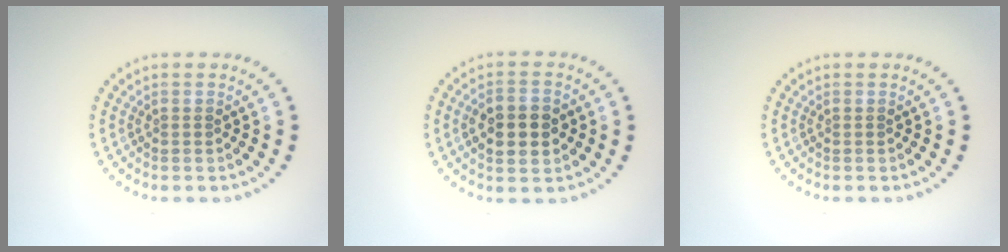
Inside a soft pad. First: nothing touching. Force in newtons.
{"total": 4.6, "press": 4.6, "slide": 0.1}
{"total": 0.0}